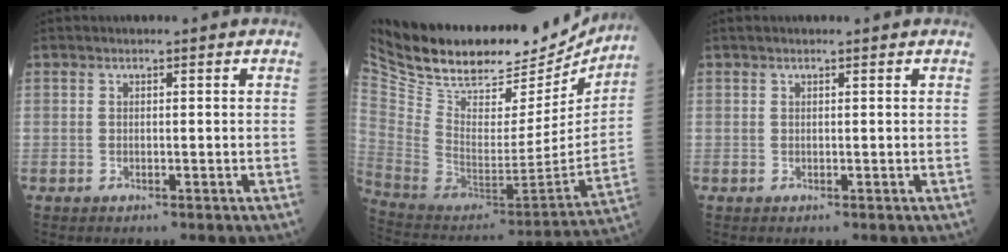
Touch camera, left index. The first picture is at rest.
{"total": 33.4, "force": [26.7, 12.6, 15.6], "torque": [-0.319, -0.004, 0.411]}
{"total": 1.5, "force": [1.4, 0.2, 0.6], "torque": [-0.009, 0.021, 0.020]}